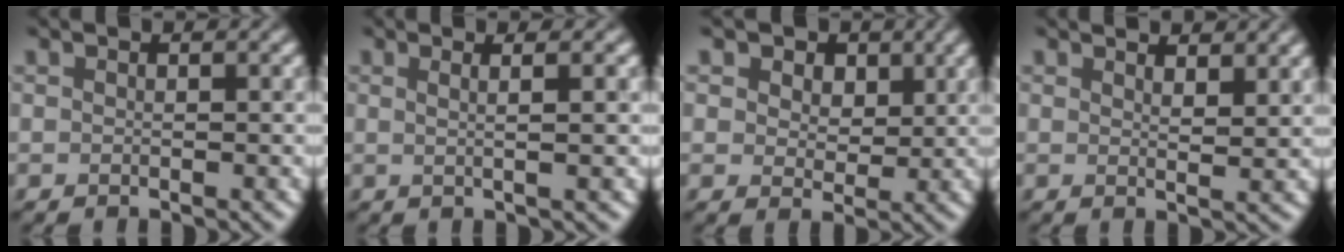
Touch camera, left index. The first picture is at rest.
{"total": 3.1, "force": [1.2, 1.2, 2.7], "torque": [-0.027, 0.009, -0.014]}
{"total": 6.2, "force": [3.3, 4.3, 2.9], "torque": [-0.068, 0.001, 0.045]}
{"total": 2.9, "force": [2.3, 0.6, 1.5], "torque": [-0.016, 0.000, 0.037]}